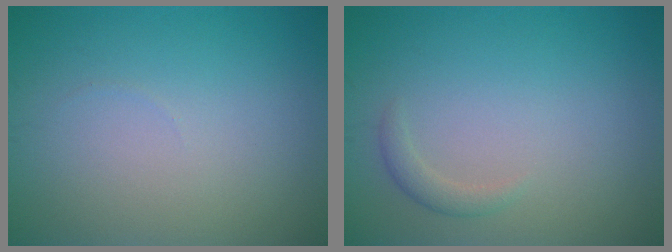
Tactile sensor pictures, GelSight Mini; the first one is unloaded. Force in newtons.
{"total": 1.2, "press": 1.2, "slide": 0.1}